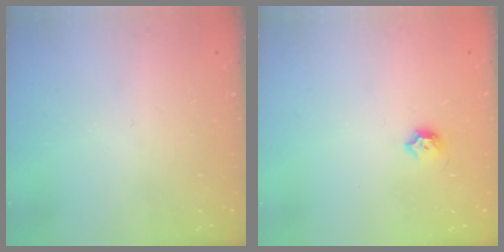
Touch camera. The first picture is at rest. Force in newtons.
{"total": 5.5, "press": 5.4, "slide": 0.9}